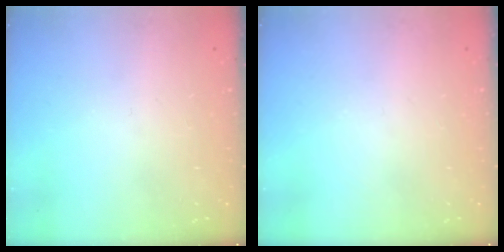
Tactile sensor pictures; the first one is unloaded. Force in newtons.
{"total": 0.0}